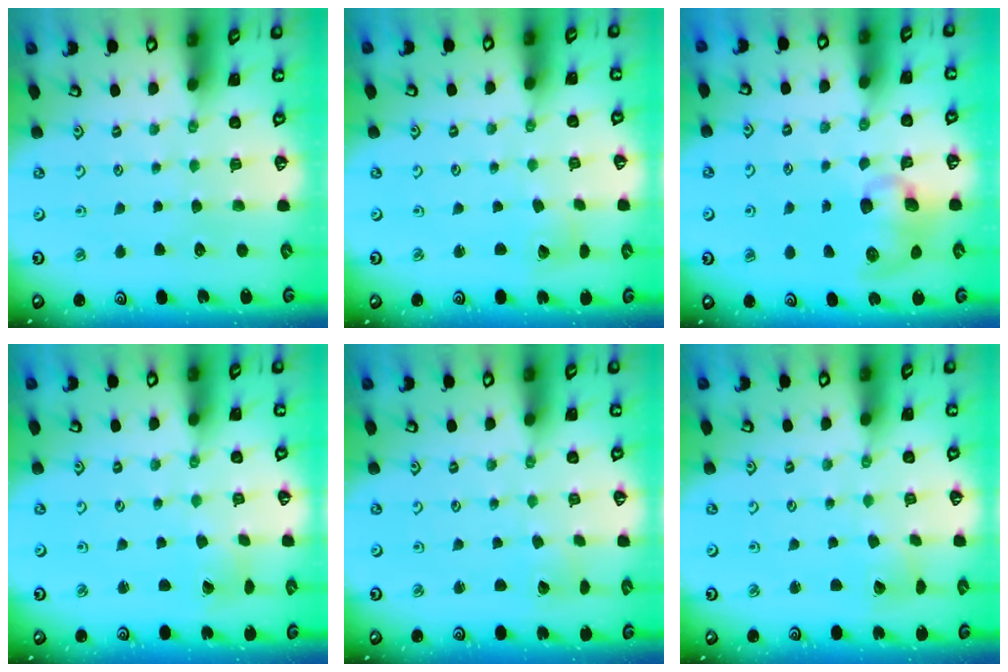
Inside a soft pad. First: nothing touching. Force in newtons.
{"total": 1.8, "press": 1.7, "slide": 0.3}
{"total": 11.3, "press": 11.2, "slide": 1.2}
{"total": 2.4, "press": 2.4, "slide": 0.3}
{"total": 1.7, "press": 1.7, "slide": 0.1}
{"total": 2.8, "press": 2.8, "slide": 0.3}